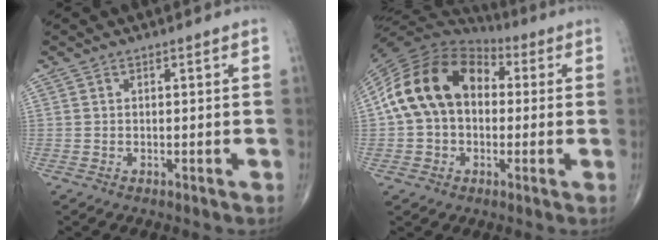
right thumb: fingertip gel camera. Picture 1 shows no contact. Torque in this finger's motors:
{"motor_torque": [1.79, 1.80, 0.82, 0.43, 0.42]}